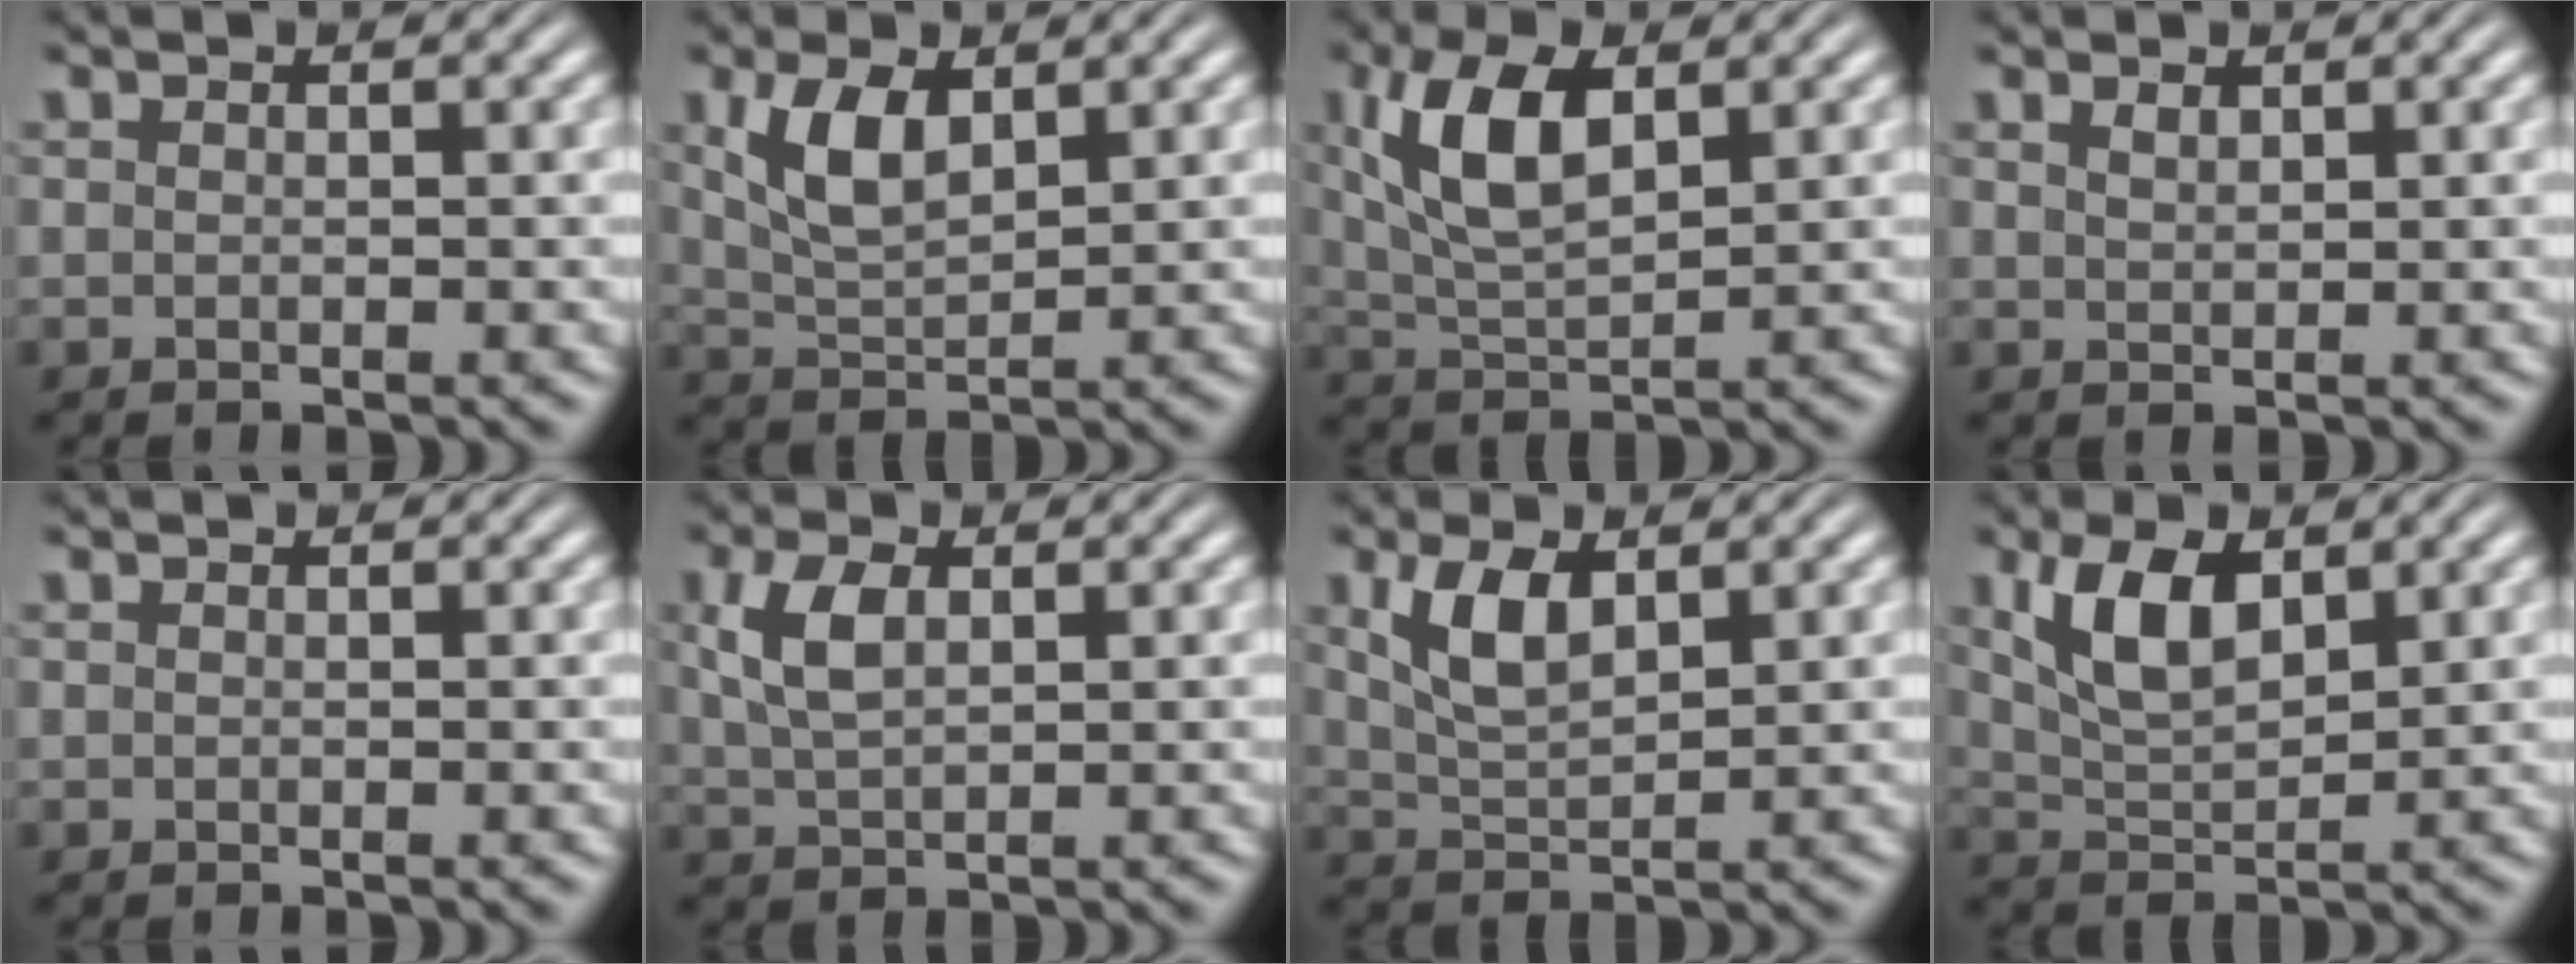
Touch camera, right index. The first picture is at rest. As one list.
[{"total": 4.2, "force": [1.3, 2.4, 3.2], "torque": [-0.076, -0.014, 0.030]}, {"total": 6.8, "force": [2.0, 3.7, 5.4], "torque": [-0.125, -0.013, 0.045]}, {"total": 0.8, "force": [0.7, -0.3, 0.3], "torque": [-0.004, -0.007, 0.020]}, {"total": 0.0}, {"total": 3.2, "force": [0.9, 1.6, 2.6], "torque": [-0.060, -0.004, 0.024]}, {"total": 4.0, "force": [1.2, 2.1, 3.1], "torque": [-0.073, -0.012, 0.030]}, {"total": 5.6, "force": [1.6, 3.4, 4.0], "torque": [-0.092, -0.018, 0.037]}]